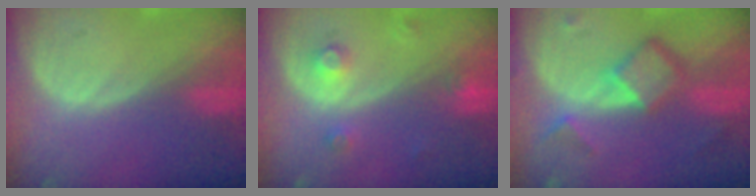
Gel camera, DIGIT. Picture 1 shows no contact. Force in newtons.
{"total": 3.4, "press": 3.0, "slide": 1.6}
{"total": 6.9, "press": 6.0, "slide": 3.5}